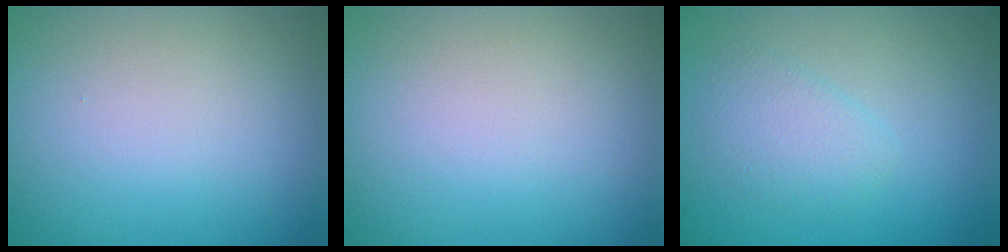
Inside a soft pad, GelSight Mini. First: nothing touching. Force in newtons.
{"total": 0.0}
{"total": 2.0, "press": 2.0, "slide": 0.1}